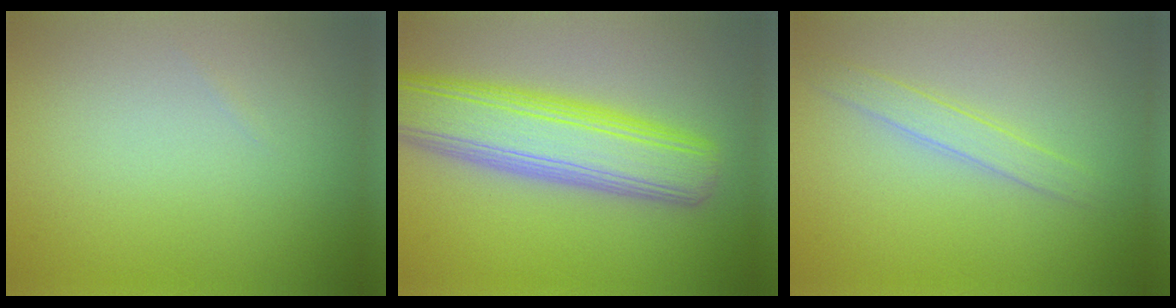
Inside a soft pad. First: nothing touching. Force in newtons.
{"total": 9.0, "press": 9.0, "slide": 0.3}
{"total": 2.1, "press": 2.1, "slide": 0.1}